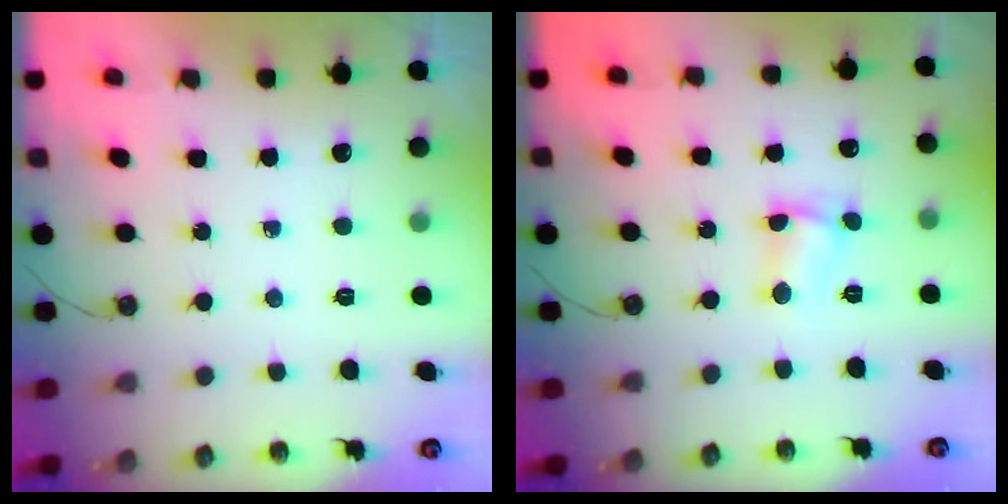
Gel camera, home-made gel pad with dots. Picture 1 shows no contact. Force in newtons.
{"total": 3.2, "press": 3.2, "slide": 0.4}